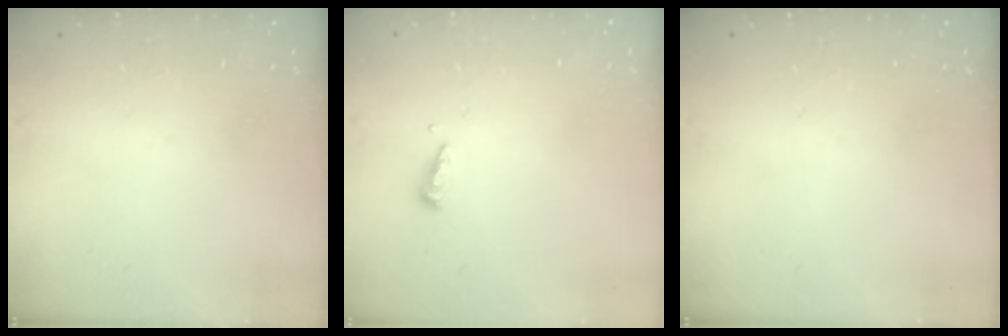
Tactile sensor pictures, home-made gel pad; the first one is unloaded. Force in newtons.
{"total": 4.7, "press": 4.7, "slide": 0.5}
{"total": 0.0}